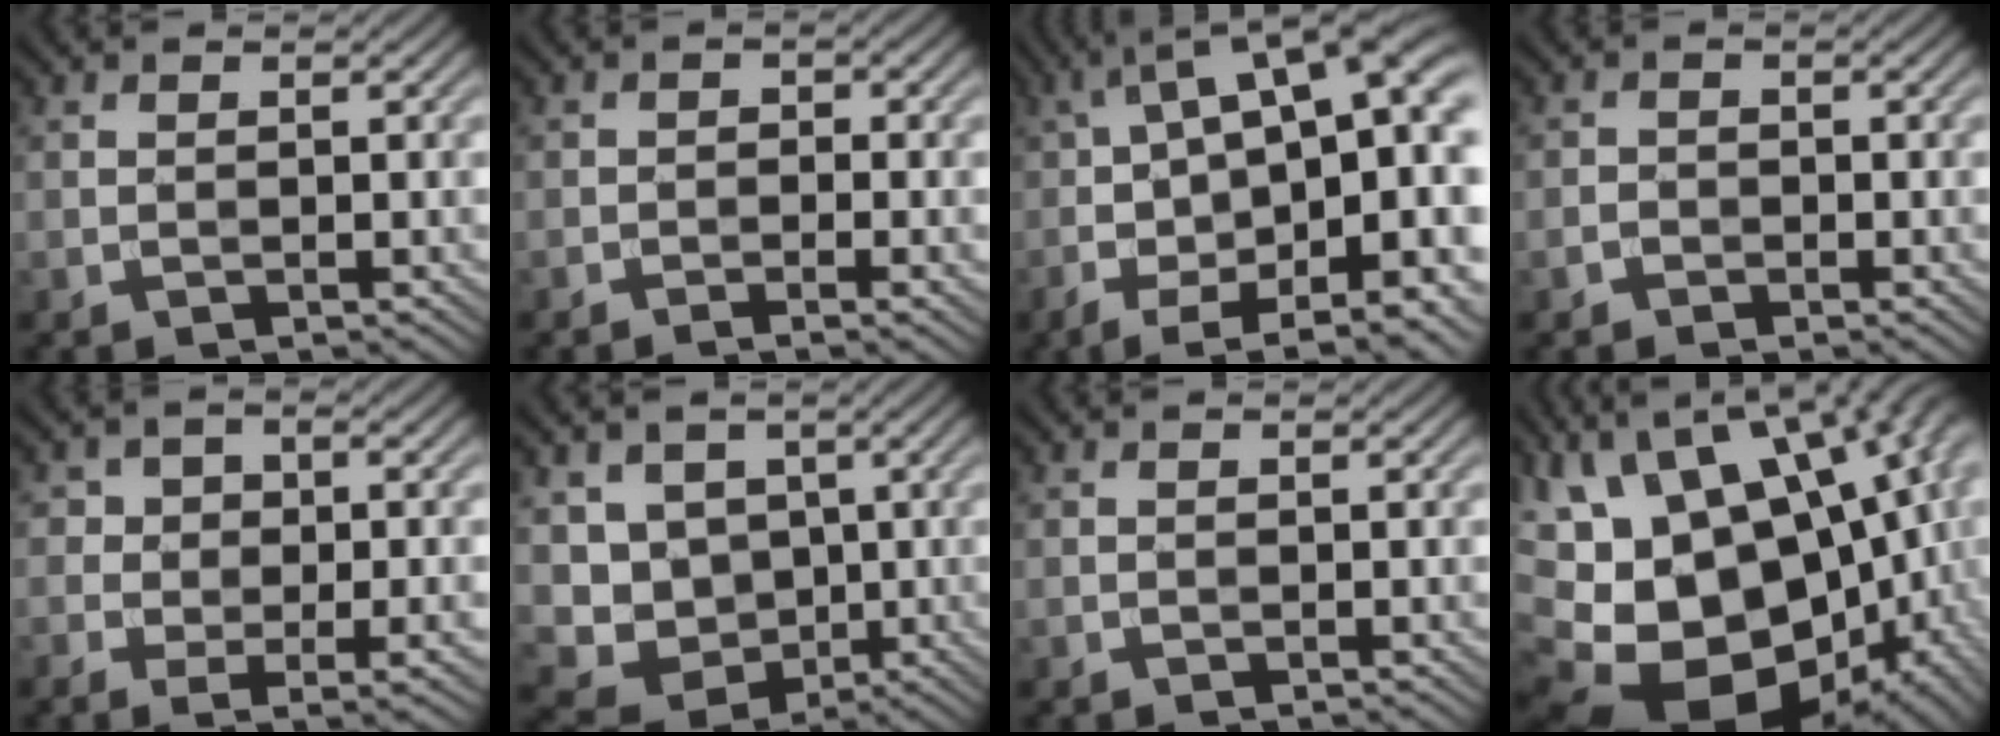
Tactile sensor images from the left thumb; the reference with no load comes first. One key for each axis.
{"total": 2.0, "fx": -1.2, "fy": 0.8, "fz": 1.5, "tx": -0.022, "ty": 0.001, "tz": -0.023}
{"total": 17.5, "fx": 0.0, "fy": 8.2, "fz": 15.5, "tx": -0.243, "ty": 0.013, "tz": 0.006}
{"total": 1.3, "fx": -0.8, "fy": 0.9, "fz": 0.4, "tx": -0.005, "ty": 0.001, "tz": -0.017}
{"total": 7.3, "fx": -1.8, "fy": 4.9, "fz": 5.1, "tx": -0.069, "ty": -0.010, "tz": -0.020}
{"total": 7.4, "fx": 0.5, "fy": 6.7, "fz": 3.1, "tx": -0.080, "ty": -0.028, "tz": 0.003}
{"total": 0.0}
{"total": 22.1, "fx": -1.4, "fy": 13.7, "fz": 17.2, "tx": -0.306, "ty": -0.013, "tz": 0.012}